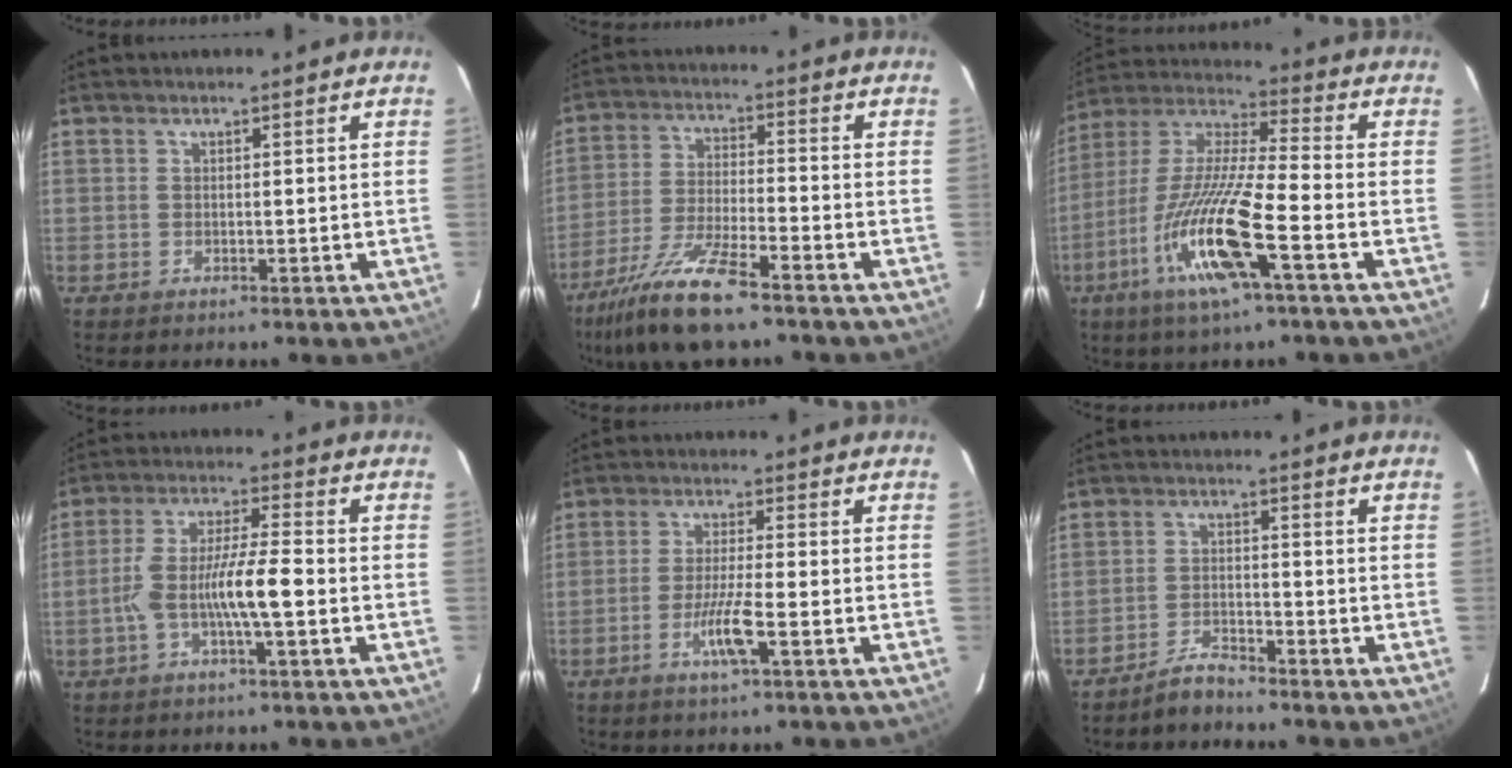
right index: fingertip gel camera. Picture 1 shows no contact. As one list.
[{"total": 11.4, "force": [-8.2, 1.1, 7.9], "torque": [-0.158, -0.029, -0.151]}, {"total": 16.6, "force": [-6.7, 1.2, 15.2], "torque": [-0.314, -0.015, -0.128]}, {"total": 9.0, "force": [-2.2, 0.9, 8.6], "torque": [-0.170, 0.011, -0.045]}, {"total": 5.7, "force": [-2.3, -0.1, 5.2], "torque": [-0.100, -0.009, -0.044]}, {"total": 3.1, "force": [-3.0, 0.3, 0.5], "torque": [-0.009, -0.009, -0.057]}]